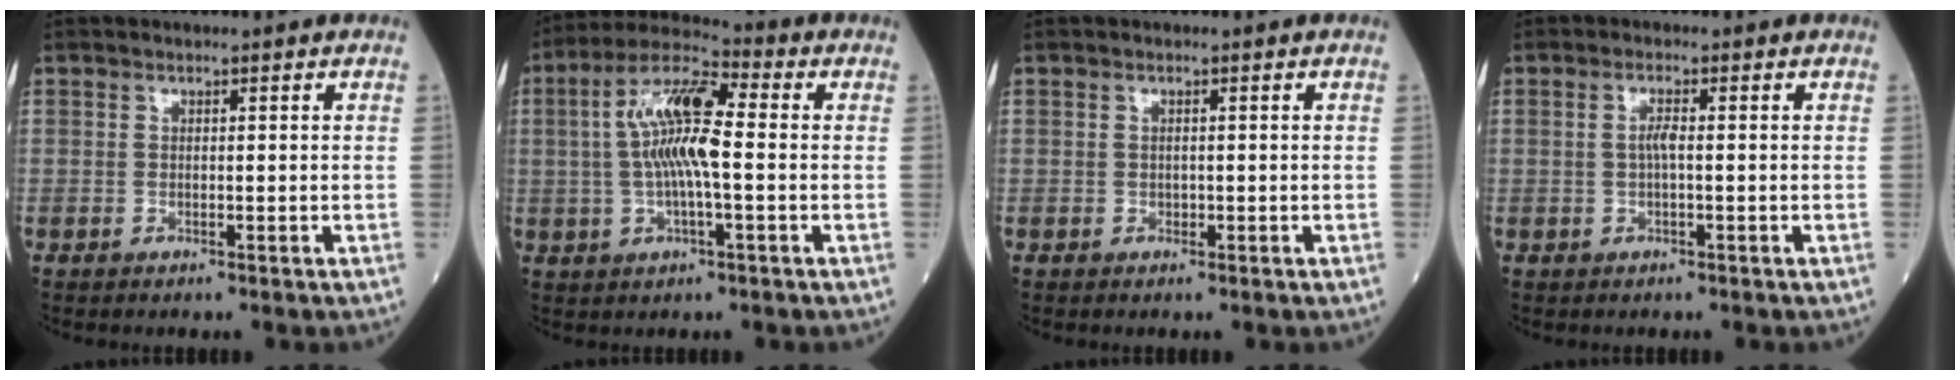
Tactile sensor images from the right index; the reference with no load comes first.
{"total": 11.4, "force": [0.4, 2.4, 11.1], "torque": [-0.219, 0.019, 0.001]}
{"total": 0.5, "force": [0.0, 0.4, 0.4], "torque": [-0.007, 0.000, 0.000]}
{"total": 1.9, "force": [0.1, 0.3, 1.9], "torque": [-0.041, 0.001, 0.001]}